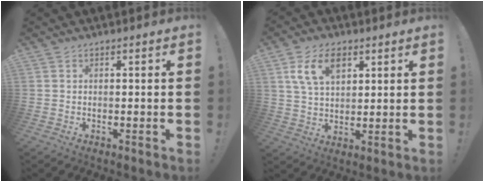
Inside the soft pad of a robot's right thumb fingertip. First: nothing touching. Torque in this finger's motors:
{"motor_torque": [0.38, 0.67, -0.03, 0.02, 0.00]}